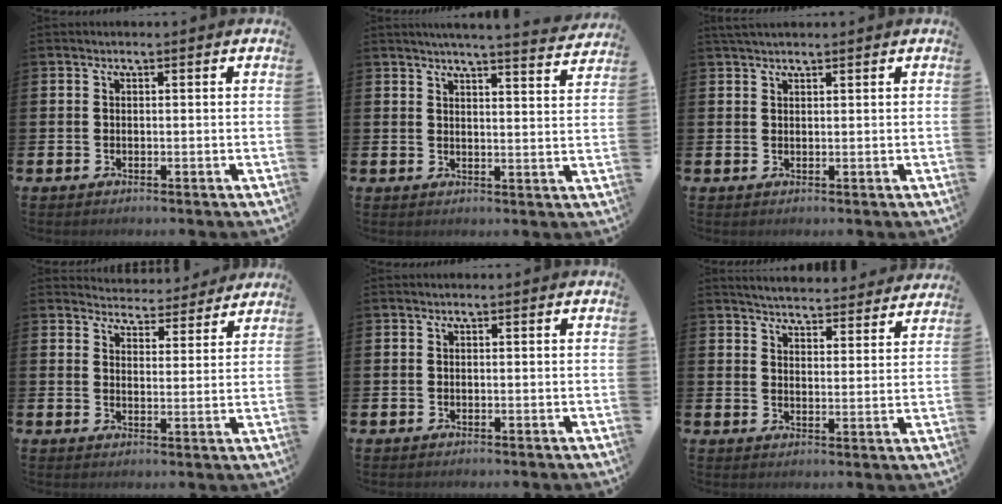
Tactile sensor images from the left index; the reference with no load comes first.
{"total": 4.7, "force": [4.6, -0.6, 1.0], "torque": [-0.019, -0.031, 0.077]}
{"total": 1.6, "force": [1.5, 0.3, 0.5], "torque": [0.001, -0.001, 0.025]}
{"total": 4.6, "force": [4.5, 0.9, -0.1], "torque": [-0.003, -0.040, 0.077]}
{"total": 0.0}
{"total": 5.0, "force": [5.0, 0.5, 0.1], "torque": [-0.016, -0.041, 0.087]}